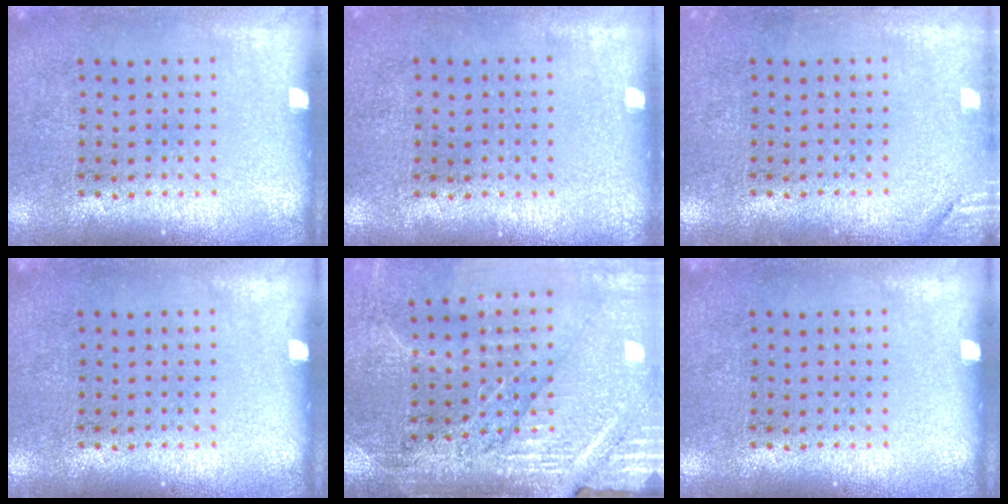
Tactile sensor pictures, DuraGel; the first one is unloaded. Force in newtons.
{"total": 0.0}
{"total": 1.3, "press": 1.2, "slide": 0.3}
{"total": 0.0}
{"total": 3.2, "press": 3.1, "slide": 0.6}
{"total": 0.0}